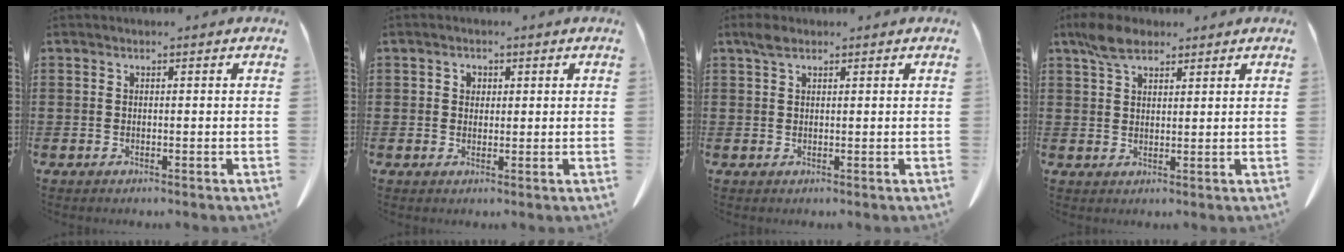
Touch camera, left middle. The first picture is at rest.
{"total": 1.4, "force": [0.4, 1.2, 0.5], "torque": [-0.014, 0.008, 0.007]}
{"total": 1.9, "force": [1.2, 0.9, 1.1], "torque": [-0.027, 0.006, 0.022]}
{"total": 5.0, "force": [3.6, 2.2, 2.7], "torque": [-0.063, 0.006, 0.067]}